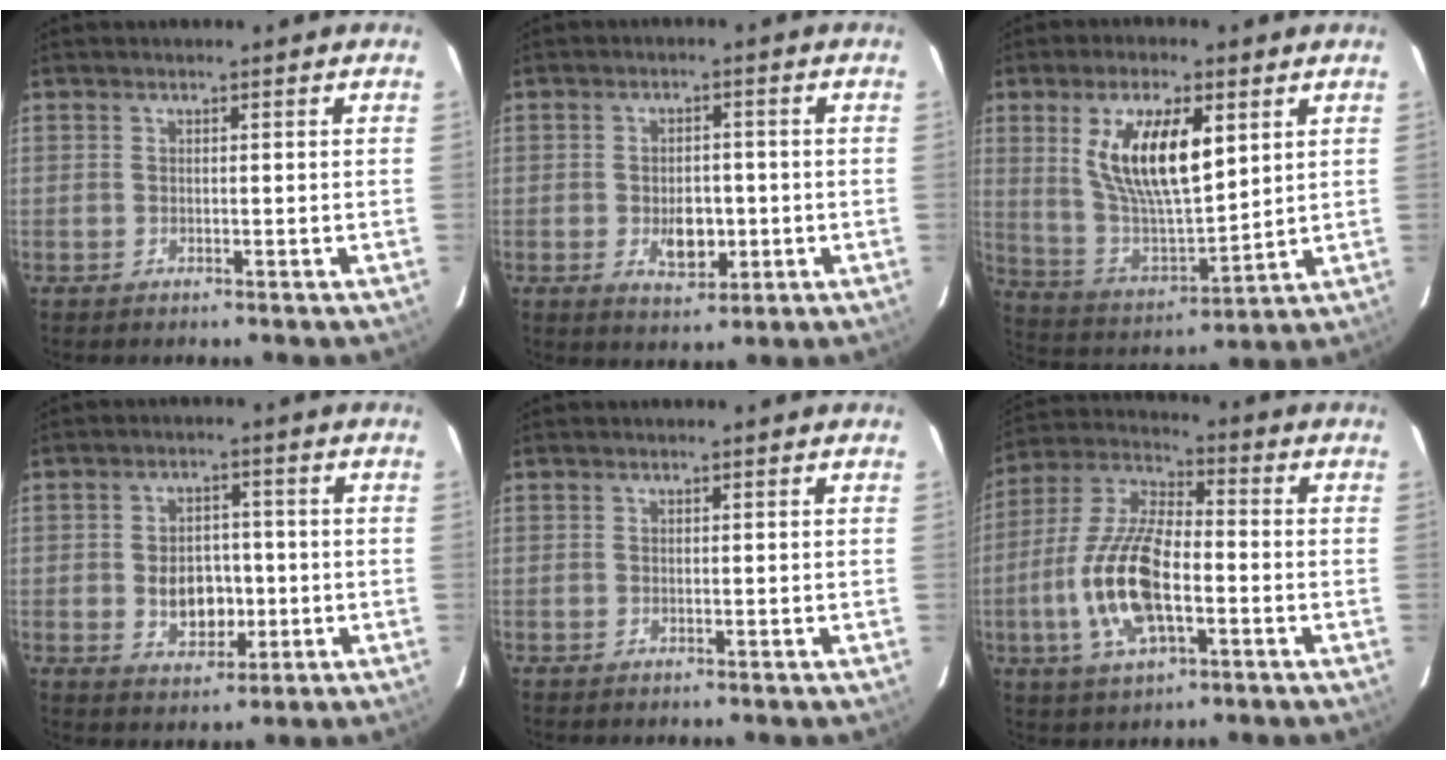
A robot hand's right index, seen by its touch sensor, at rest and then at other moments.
{"total": 6.3, "force": [-1.4, 3.9, 4.7], "torque": [-0.082, -0.002, -0.015]}
{"total": 16.0, "force": [5.6, 6.1, 13.7], "torque": [-0.256, 0.000, 0.115]}
{"total": 7.6, "force": [-1.1, 5.4, 5.1], "torque": [-0.098, 0.006, -0.007]}
{"total": 0.0}
{"total": 16.3, "force": [-4.0, 6.9, 14.2], "torque": [-0.301, -0.002, -0.077]}